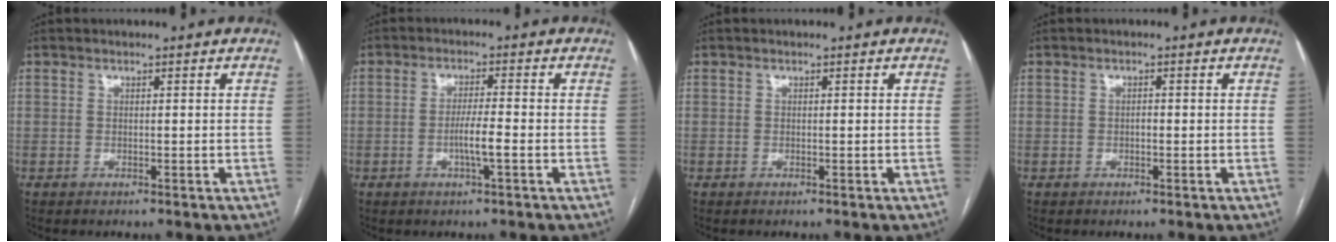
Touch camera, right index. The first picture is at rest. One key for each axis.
{"total": 4.0, "fx": -1.3, "fy": 0.0, "fz": 3.8, "tx": -0.070, "ty": -0.003, "tz": -0.024}
{"total": 0.0}
{"total": 0.7, "fx": -0.2, "fy": 0.3, "fz": 0.6, "tx": -0.011, "ty": 0.002, "tz": -0.004}